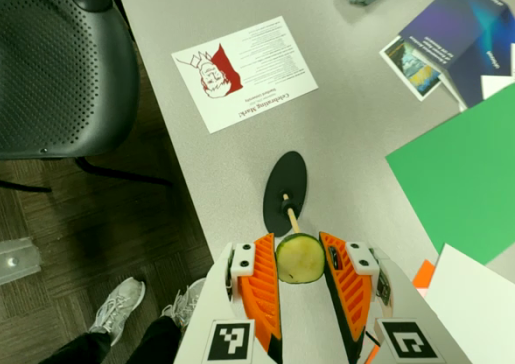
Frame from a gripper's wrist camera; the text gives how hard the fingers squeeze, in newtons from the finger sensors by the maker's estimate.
{"total": 8.0, "left": 8.1, "right": 7.9}